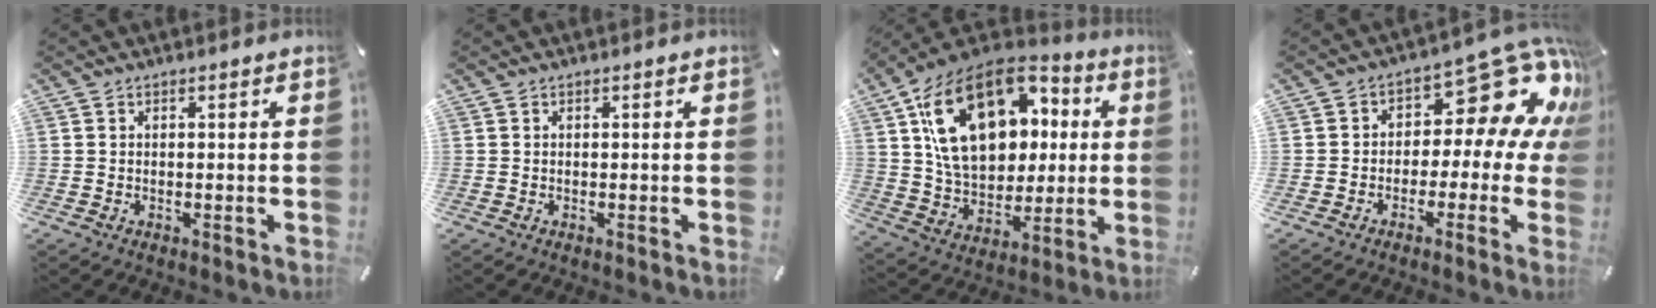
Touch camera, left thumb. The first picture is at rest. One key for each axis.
{"total": 0.0}
{"total": 22.9, "fx": 7.6, "fy": 16.2, "fz": 14.3, "tx": -0.259, "ty": -0.028, "tz": 0.140}
{"total": 15.9, "fx": 7.3, "fy": 8.4, "fz": 11.4, "tx": -0.151, "ty": -0.051, "tz": 0.117}